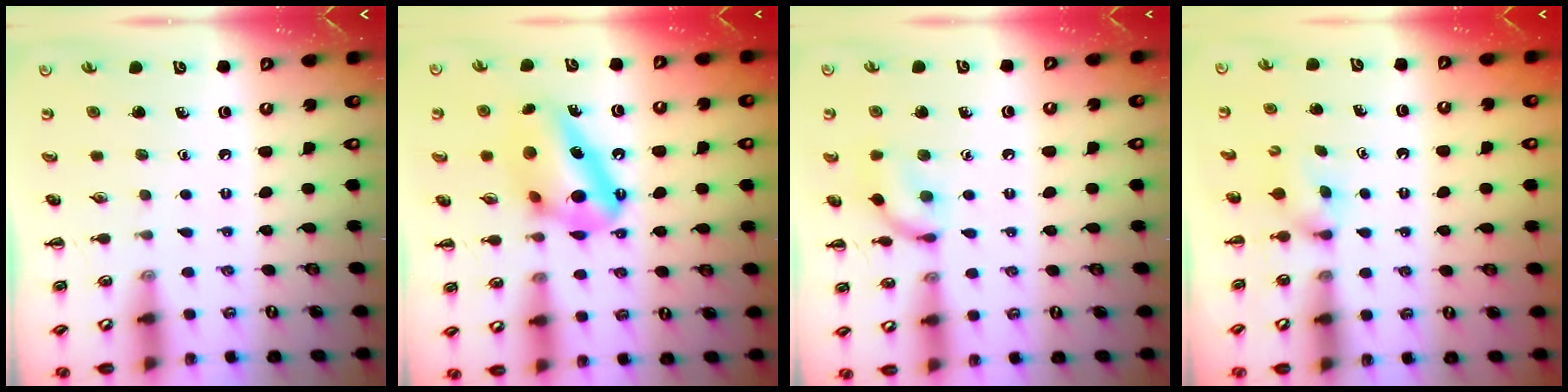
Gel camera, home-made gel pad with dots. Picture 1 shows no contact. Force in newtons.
{"total": 14.1, "press": 14.1, "slide": 0.3}
{"total": 10.1, "press": 10.1, "slide": 0.5}
{"total": 2.4, "press": 2.3, "slide": 0.9}